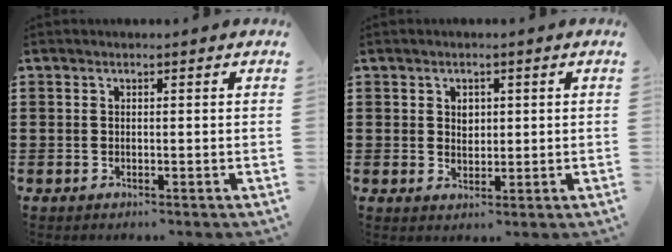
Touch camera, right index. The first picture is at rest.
{"total": 1.8, "force": [0.7, 1.4, 0.9], "torque": [-0.013, 0.005, 0.010]}